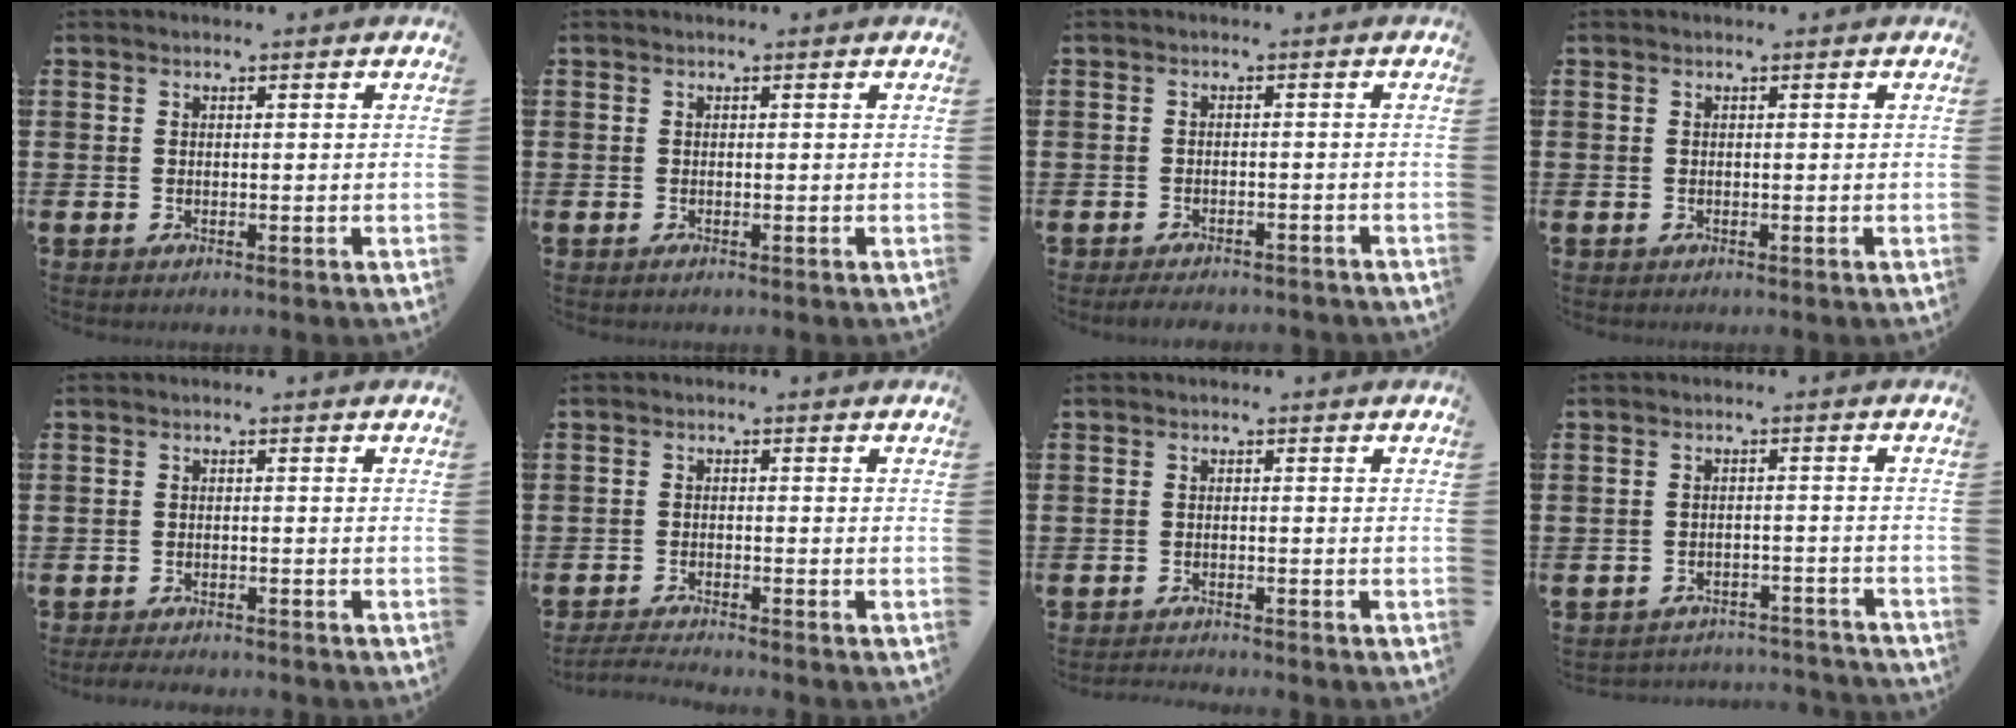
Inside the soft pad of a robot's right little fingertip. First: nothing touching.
{"total": 0.0}
{"total": 1.7, "force": [-1.6, 0.1, 0.4], "torque": [-0.010, 0.003, -0.033]}
{"total": 0.0}
{"total": 1.4, "force": [-1.4, 0.1, 0.3], "torque": [-0.007, 0.001, -0.029]}
{"total": 1.8, "force": [-1.7, -0.2, 0.5], "torque": [-0.008, 0.003, -0.035]}
{"total": 1.1, "force": [-1.1, -0.1, 0.0], "torque": [-0.003, 0.000, -0.023]}
{"total": 2.5, "force": [-2.5, 0.1, -0.2], "torque": [-0.002, 0.001, -0.055]}